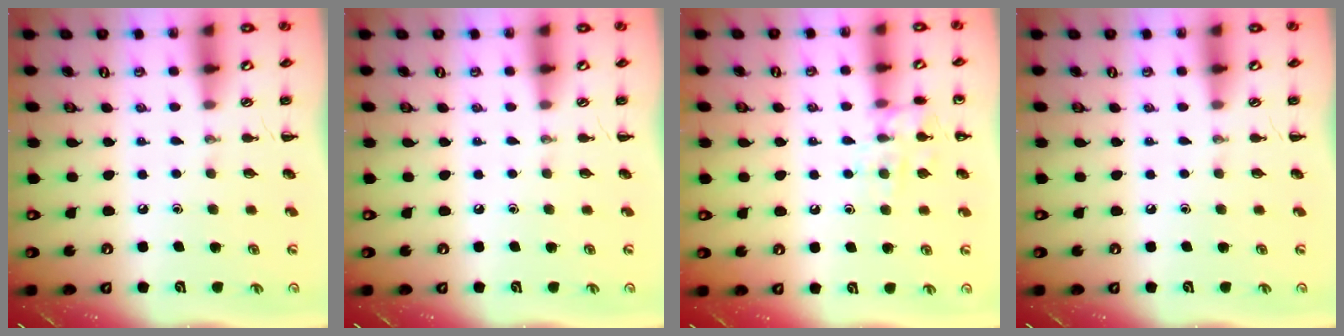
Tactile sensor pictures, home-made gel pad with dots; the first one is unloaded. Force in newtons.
{"total": 0.0}
{"total": 10.3, "press": 10.3, "slide": 0.9}
{"total": 0.0}